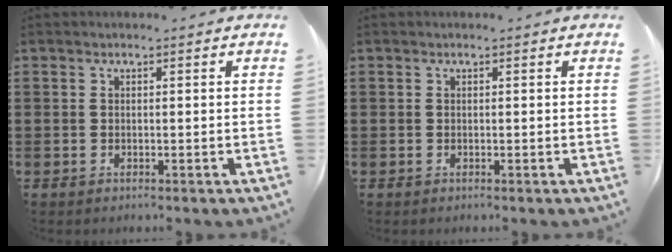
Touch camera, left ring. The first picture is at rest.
{"total": 0.0}